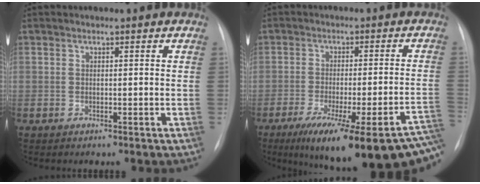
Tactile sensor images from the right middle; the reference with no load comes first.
{"total": 25.0, "force": [-17.3, 3.1, 17.8], "torque": [-0.179, -0.022, -0.229]}